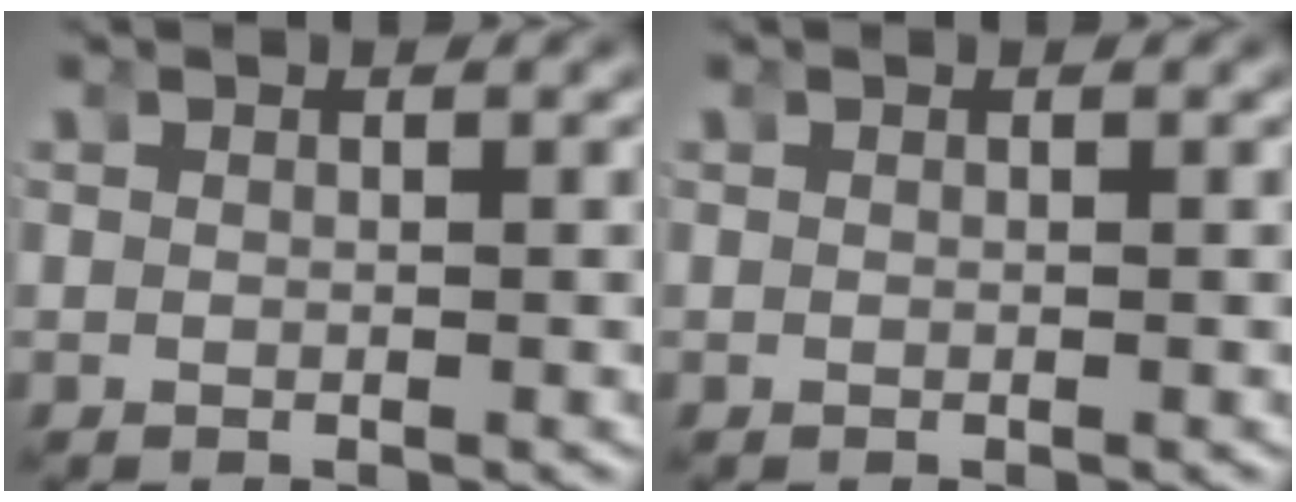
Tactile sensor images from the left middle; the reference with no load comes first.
{"total": 0.0}